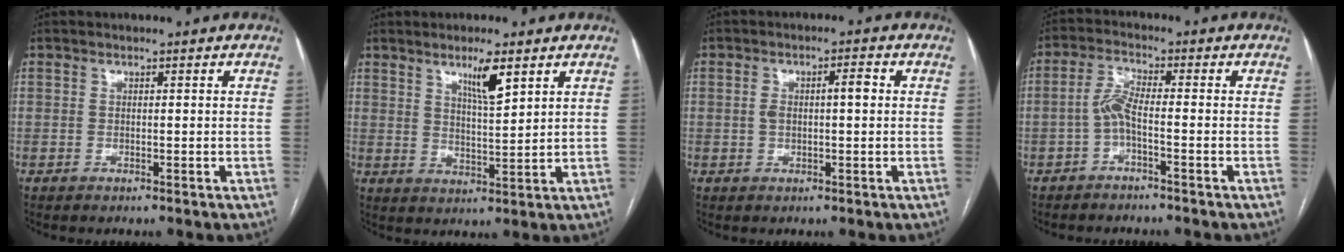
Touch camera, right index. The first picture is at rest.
{"total": 5.4, "force": [3.3, 0.7, 4.2], "torque": [-0.074, -0.007, 0.058]}
{"total": 4.0, "force": [0.3, 1.3, 3.7], "torque": [-0.075, 0.021, 0.008]}
{"total": 3.8, "force": [-1.6, 0.4, 3.5], "torque": [-0.074, 0.012, -0.033]}